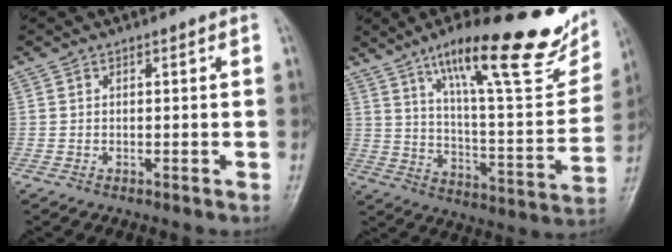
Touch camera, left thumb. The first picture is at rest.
{"total": 27.9, "force": [17.0, 6.8, 21.1], "torque": [-0.274, -0.051, 0.265]}